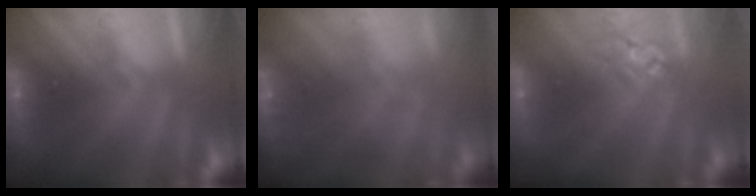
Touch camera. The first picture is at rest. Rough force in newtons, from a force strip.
{"total": 9.9}
{"total": 2.7}